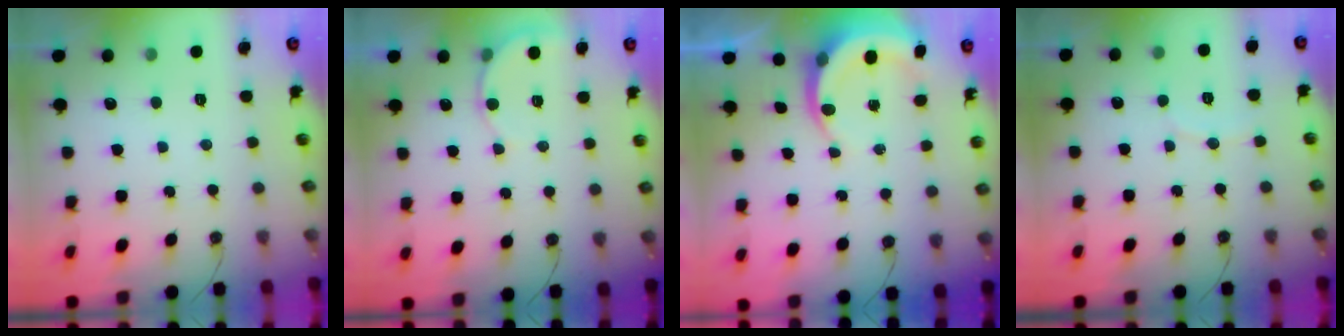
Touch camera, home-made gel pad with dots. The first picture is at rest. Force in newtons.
{"total": 5.9, "press": 5.9, "slide": 0.3}
{"total": 4.6, "press": 4.6, "slide": 0.1}
{"total": 3.9, "press": 3.9, "slide": 0.5}